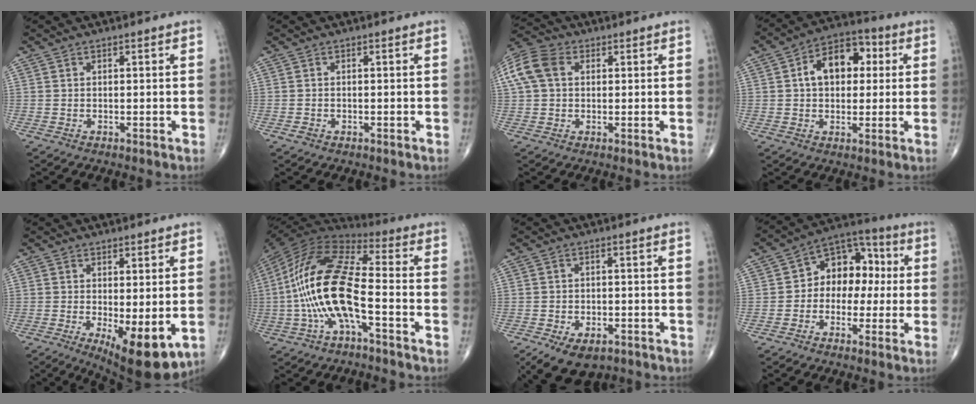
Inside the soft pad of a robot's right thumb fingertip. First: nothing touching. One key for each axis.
{"total": 0.9, "fx": -0.4, "fy": 0.7, "fz": 0.3, "tx": -0.006, "ty": 0.005, "tz": -0.007}
{"total": 10.8, "fx": 2.7, "fy": 7.9, "fz": 6.9, "tx": -0.159, "ty": 0.028, "tz": 0.046}
{"total": 11.8, "fx": 2.2, "fy": 7.9, "fz": 8.6, "tx": -0.106, "ty": 0.023, "tz": 0.026}
{"total": 11.0, "fx": -2.9, "fy": 3.9, "fz": 9.9, "tx": -0.139, "ty": -0.025, "tz": -0.032}
{"total": 18.6, "fx": -4.1, "fy": 6.4, "fz": 16.9, "tx": -0.355, "ty": 0.042, "tz": -0.079}
{"total": 9.7, "fx": -5.9, "fy": 5.6, "fz": 5.3, "tx": -0.080, "ty": 0.017, "tz": -0.086}
{"total": 11.3, "fx": 0.0, "fy": 8.4, "fz": 7.6, "tx": -0.065, "ty": 0.040, "tz": -0.018}